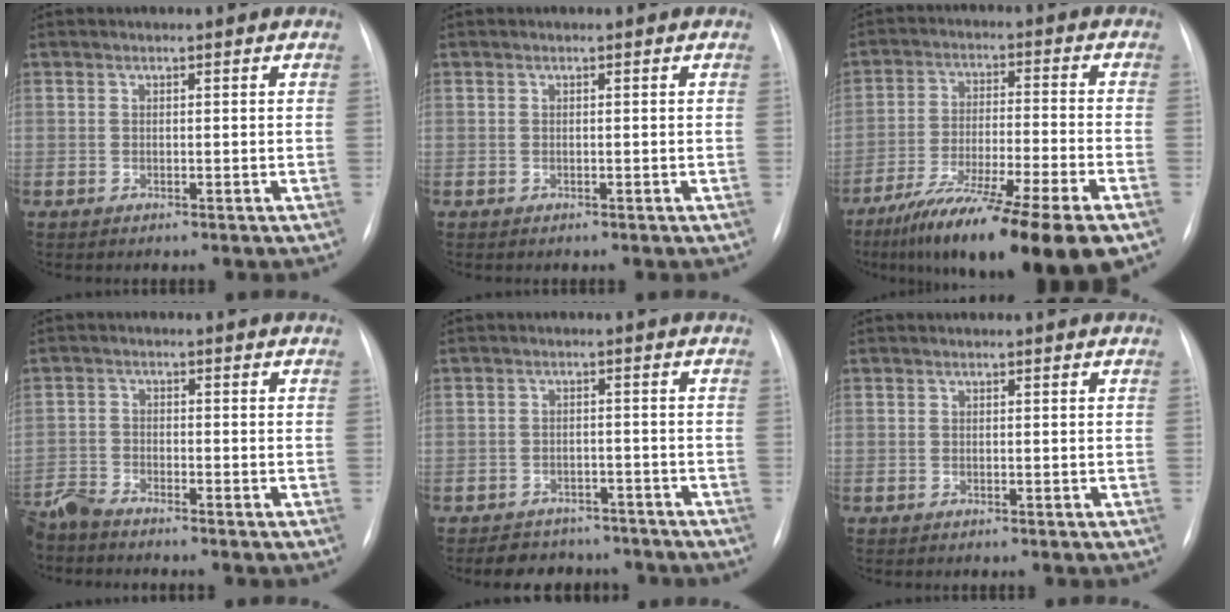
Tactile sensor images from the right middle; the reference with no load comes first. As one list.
[{"total": 0.0}, {"total": 19.1, "force": [-13.2, 0.4, 13.8], "torque": [-0.194, -0.040, -0.220]}, {"total": 4.6, "force": [-4.4, 0.1, 1.2], "torque": [-0.022, -0.019, -0.089]}, {"total": 7.6, "force": [-6.5, 3.8, 1.2], "torque": [-0.010, 0.010, -0.084]}, {"total": 0.0}]